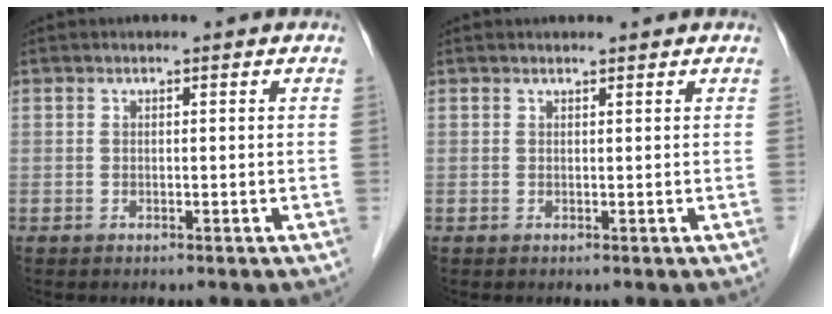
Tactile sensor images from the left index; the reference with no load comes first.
{"total": 0.8, "force": [0.8, 0.0, 0.1], "torque": [-0.010, 0.006, 0.013]}